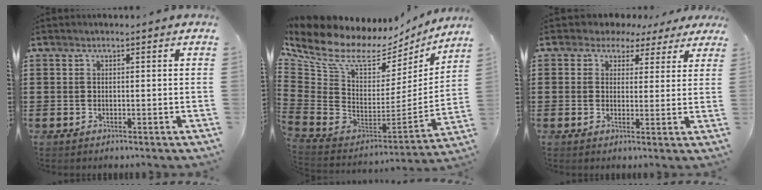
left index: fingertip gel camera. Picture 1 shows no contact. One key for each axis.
{"total": 10.2, "fx": 7.4, "fy": 4.6, "fz": 5.5, "tx": -0.159, "ty": -0.065, "tz": 0.124}
{"total": 3.3, "fx": 2.1, "fy": 2.5, "fz": 0.6, "tx": -0.027, "ty": 0.004, "tz": 0.036}